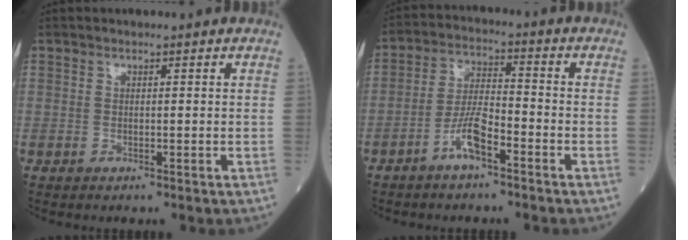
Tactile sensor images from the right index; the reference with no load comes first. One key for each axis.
{"total": 6.3, "fx": -3.7, "fy": 1.3, "fz": 5.0, "tx": -0.101, "ty": 0.008, "tz": -0.071}